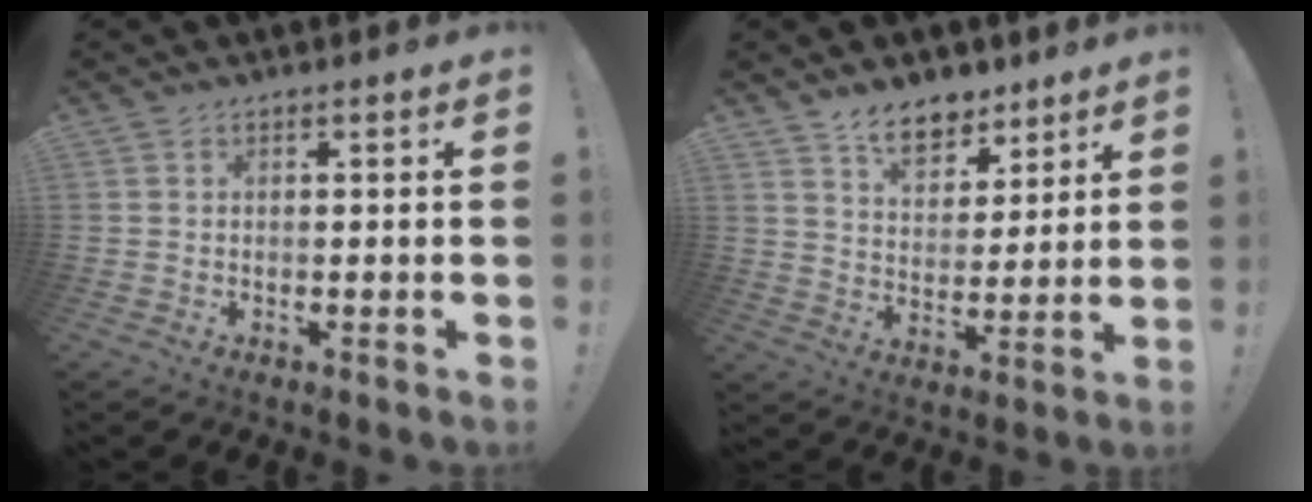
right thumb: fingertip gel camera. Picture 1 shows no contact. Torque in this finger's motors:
{"motor_torque": [0.06, 0.12, 0.43, 0.71, 0.01]}